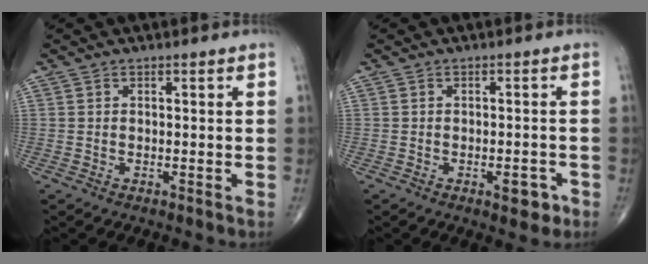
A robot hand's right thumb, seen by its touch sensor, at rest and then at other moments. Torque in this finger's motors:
{"motor_torque": [0.81, 0.59, -0.16, -0.36, 0.11]}